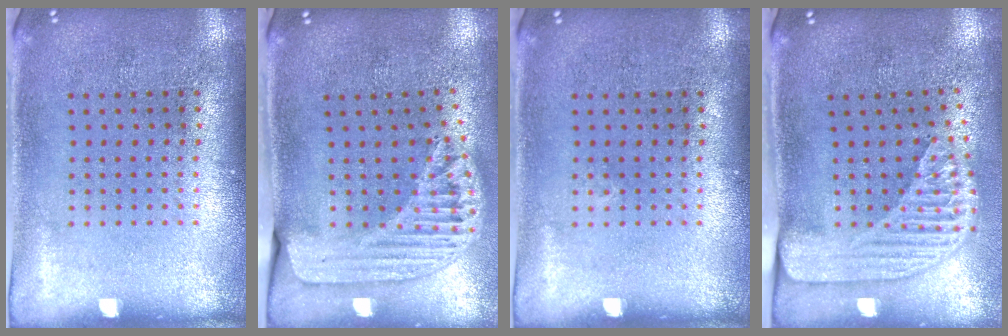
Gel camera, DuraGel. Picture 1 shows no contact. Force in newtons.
{"total": 1.7, "press": 1.5, "slide": 0.7}
{"total": 0.0}
{"total": 2.3, "press": 1.8, "slide": 1.5}